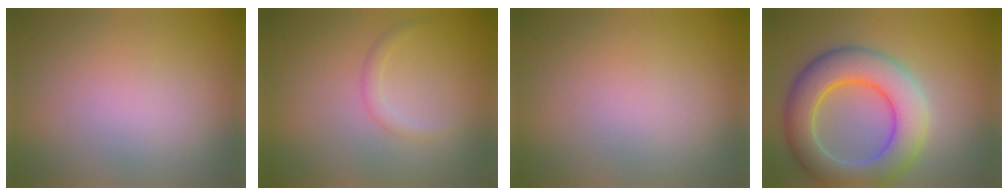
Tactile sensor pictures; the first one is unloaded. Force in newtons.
{"total": 1.0, "press": 1.0, "slide": 0.1}
{"total": 0.0}
{"total": 7.5, "press": 7.5, "slide": 0.4}